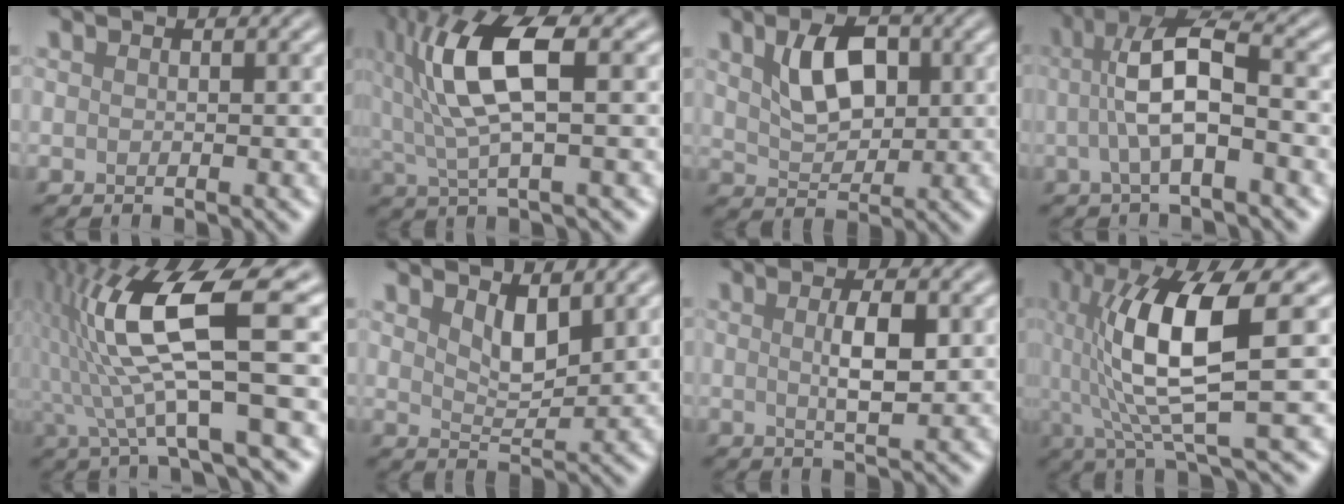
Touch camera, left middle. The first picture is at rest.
{"total": 8.4, "force": [1.9, 2.6, 7.7], "torque": [-0.166, 0.005, 0.034]}
{"total": 5.1, "force": [1.5, 3.0, 3.7], "torque": [-0.075, 0.004, 0.028]}
{"total": 6.2, "force": [-0.3, 1.7, 6.0], "torque": [-0.106, 0.016, -0.012]}
{"total": 11.0, "force": [0.6, 2.4, 10.7], "torque": [-0.210, 0.016, 0.012]}
{"total": 2.9, "force": [1.7, 1.2, 2.0], "torque": [-0.041, -0.009, 0.033]}
{"total": 3.3, "force": [0.3, 0.8, 3.2], "torque": [-0.060, 0.000, 0.006]}
{"total": 10.1, "force": [1.0, 2.5, 9.7], "torque": [-0.167, 0.006, 0.021]}